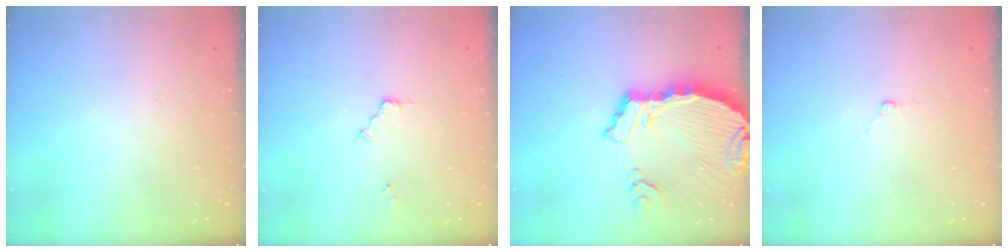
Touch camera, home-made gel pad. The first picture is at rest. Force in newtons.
{"total": 3.3, "press": 3.3, "slide": 0.4}
{"total": 11.1, "press": 11.0, "slide": 1.3}
{"total": 3.1, "press": 3.1, "slide": 0.4}